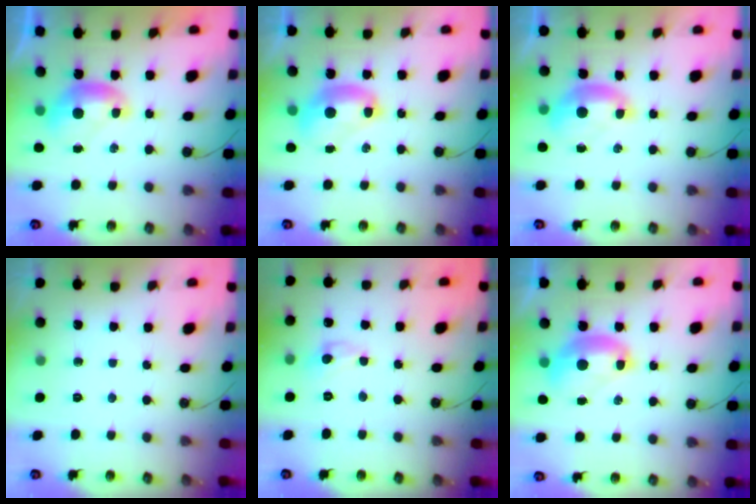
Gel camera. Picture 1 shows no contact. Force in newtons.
{"total": 2.7, "press": 2.7, "slide": 0.2}
{"total": 1.8, "press": 1.7, "slide": 0.7}
{"total": 0.0}
{"total": 0.0}
{"total": 3.2, "press": 3.2, "slide": 0.2}